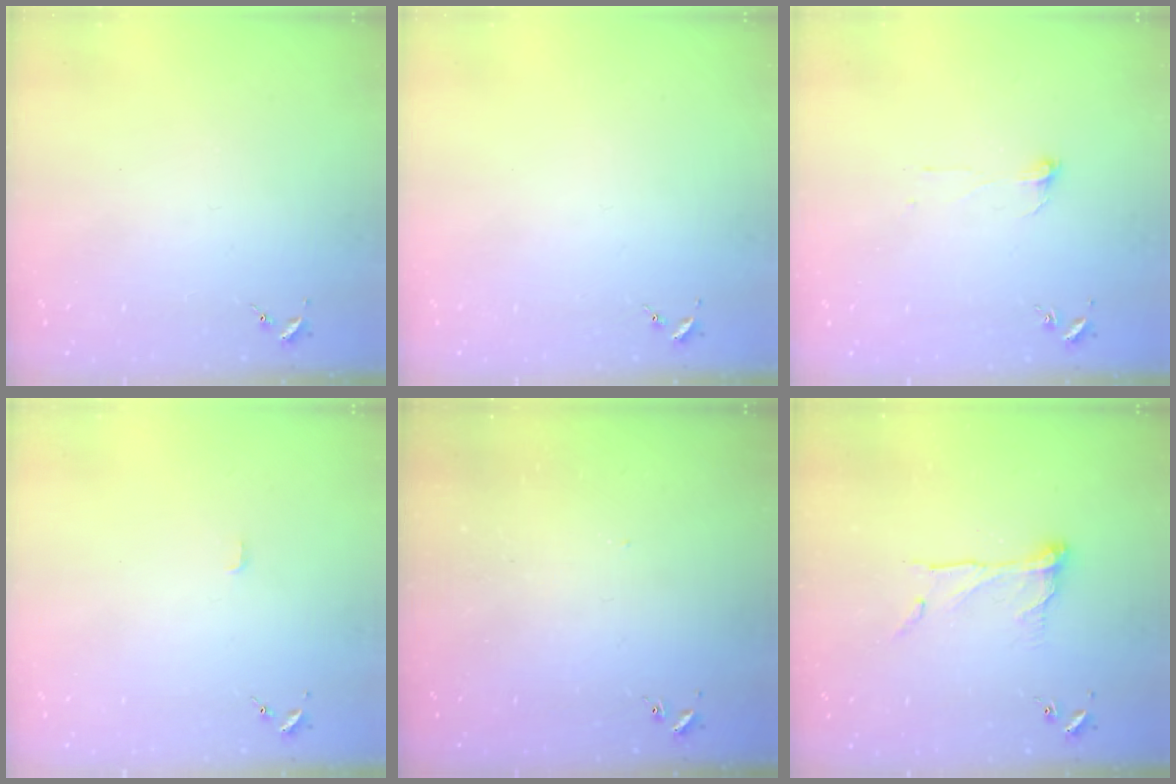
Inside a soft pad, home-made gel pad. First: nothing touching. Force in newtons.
{"total": 0.0}
{"total": 3.9, "press": 3.9, "slide": 0.3}
{"total": 2.8, "press": 2.8, "slide": 0.2}
{"total": 2.9, "press": 2.9, "slide": 0.2}
{"total": 11.4, "press": 11.3, "slide": 1.0}